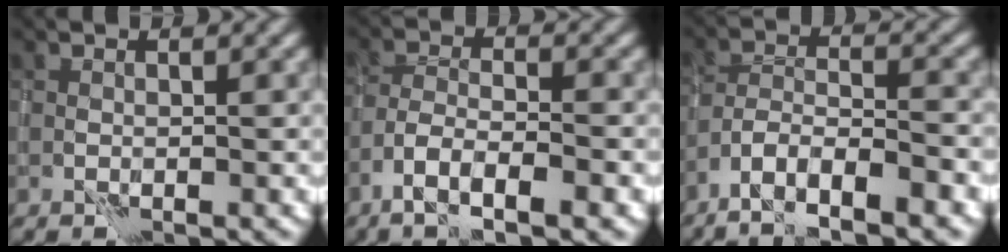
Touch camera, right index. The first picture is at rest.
{"total": 5.0, "force": [-3.2, 1.1, 3.7], "torque": [-0.072, 0.003, -0.058]}
{"total": 6.4, "force": [-4.7, 1.4, 4.1], "torque": [-0.071, 0.003, -0.085]}